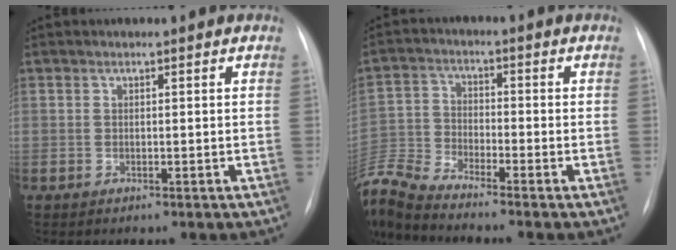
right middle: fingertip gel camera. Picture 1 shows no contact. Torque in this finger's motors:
{"motor_torque": [-0.80, -1.34, 0.37, 0.20]}